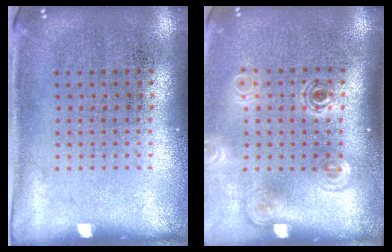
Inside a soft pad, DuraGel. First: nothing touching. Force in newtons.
{"total": 1.9, "press": 1.3, "slide": 1.4}